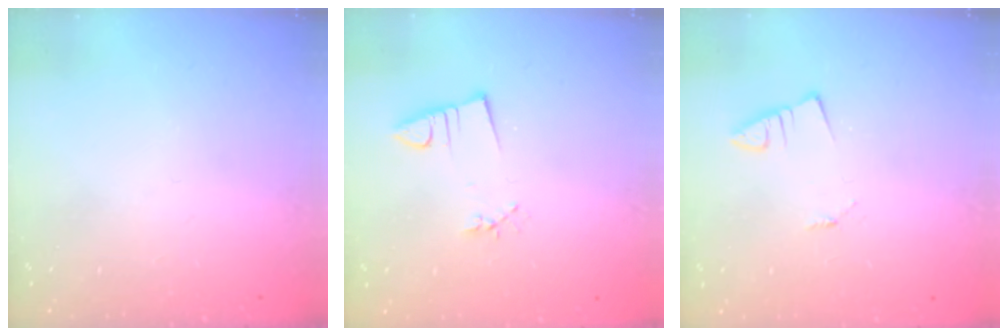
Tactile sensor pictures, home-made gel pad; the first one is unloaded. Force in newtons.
{"total": 2.9, "press": 1.6, "slide": 2.4}
{"total": 1.0, "press": 1.0, "slide": 0.1}